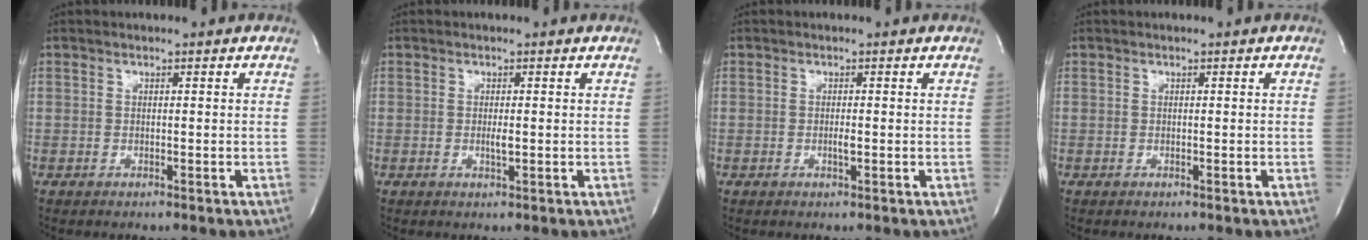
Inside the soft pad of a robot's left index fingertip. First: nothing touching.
{"total": 1.2, "force": [-0.7, 0.2, 0.9], "torque": [-0.019, -0.010, -0.012]}
{"total": 1.1, "force": [-0.9, 0.1, 0.6], "torque": [-0.013, -0.010, -0.015]}
{"total": 0.0}